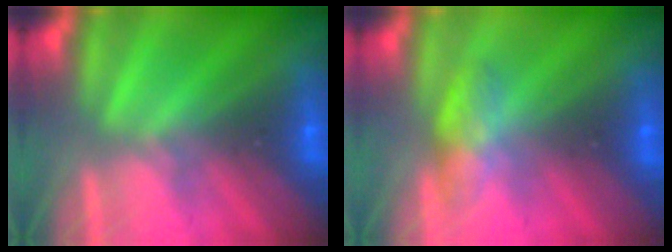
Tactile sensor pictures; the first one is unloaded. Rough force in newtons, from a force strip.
{"total": 2.6}